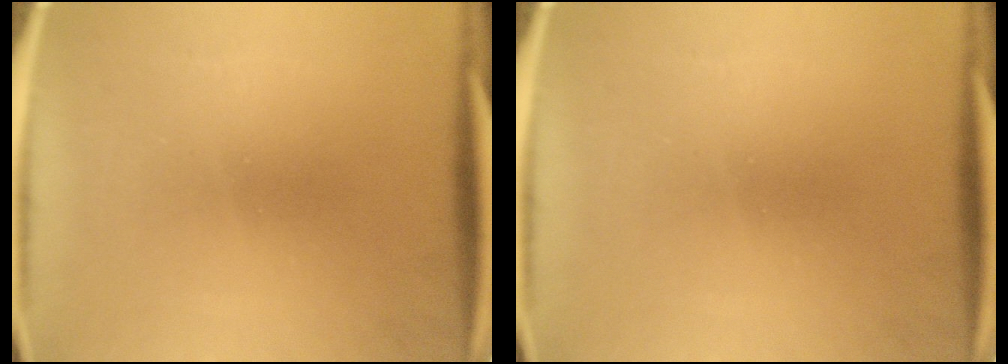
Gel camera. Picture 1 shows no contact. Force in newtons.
{"total": 0.0}